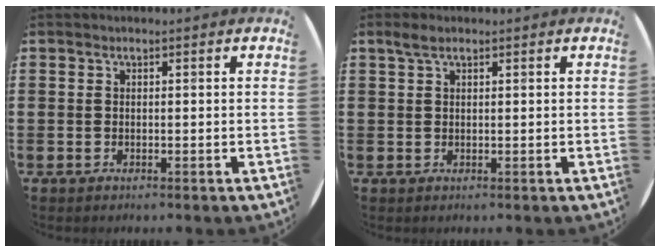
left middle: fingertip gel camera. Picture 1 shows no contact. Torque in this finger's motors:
{"motor_torque": [0.60, -0.71, 0.07, 0.07]}